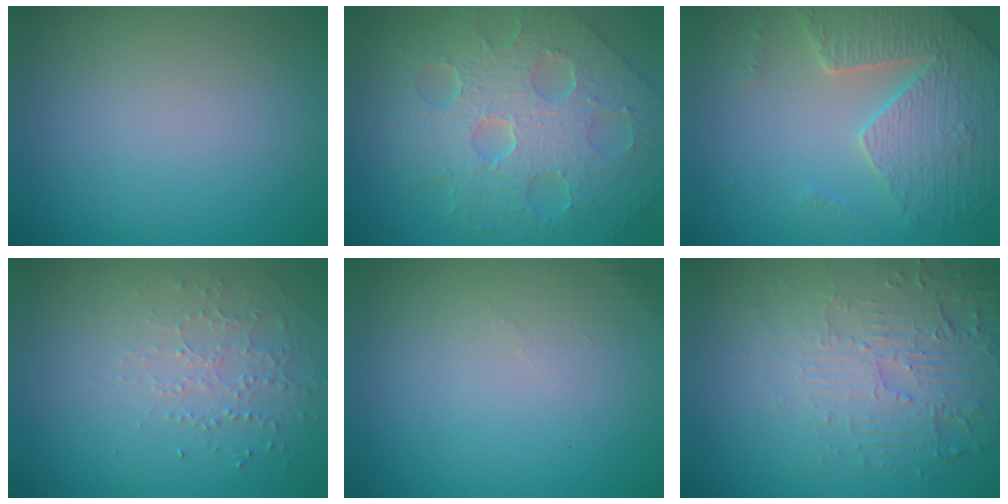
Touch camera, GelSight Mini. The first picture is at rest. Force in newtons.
{"total": 8.8, "press": 6.1, "slide": 6.4}
{"total": 4.9, "press": 4.5, "slide": 1.9}
{"total": 1.3, "press": 1.0, "slide": 0.8}
{"total": 1.1, "press": 1.1, "slide": 0.3}
{"total": 5.2, "press": 3.4, "slide": 4.0}